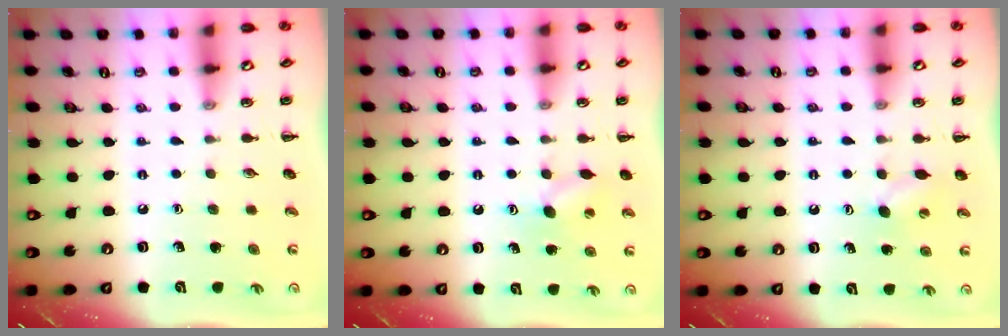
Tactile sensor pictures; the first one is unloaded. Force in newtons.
{"total": 7.4, "press": 7.3, "slide": 1.4}
{"total": 4.9, "press": 4.8, "slide": 0.9}